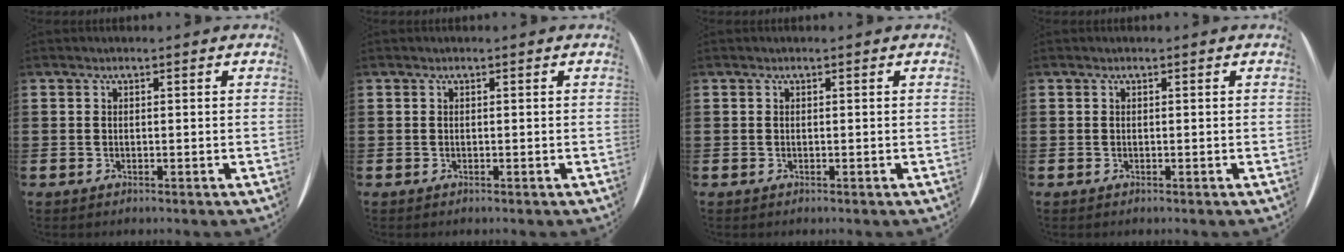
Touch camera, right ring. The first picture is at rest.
{"total": 0.0}
{"total": 0.0}
{"total": 0.0}